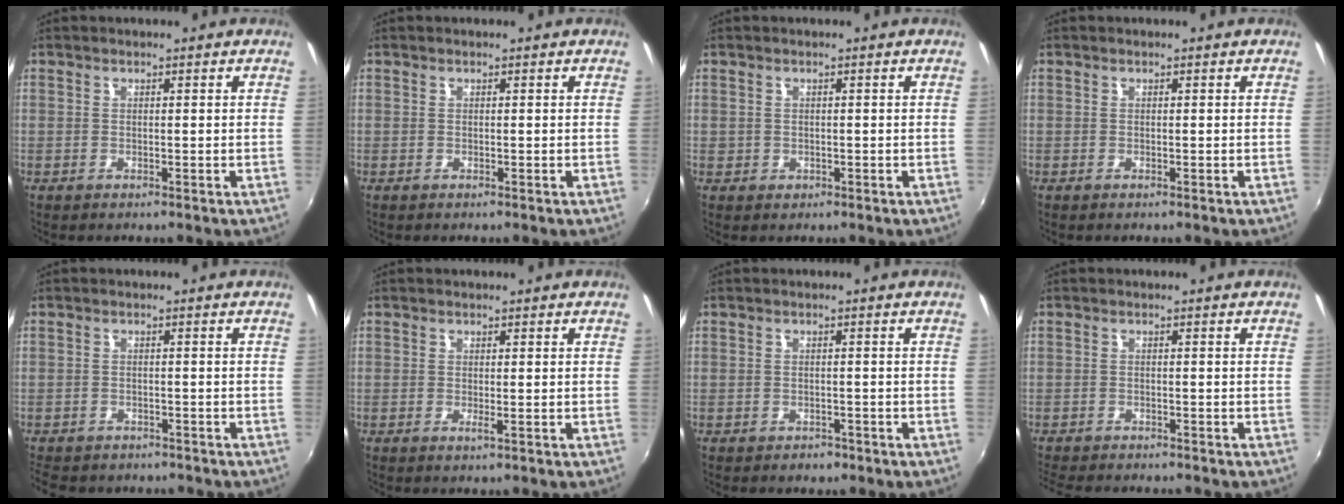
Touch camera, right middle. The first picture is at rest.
{"total": 0.0}
{"total": 1.3, "force": [-0.1, 1.3, 0.4], "torque": [-0.004, -0.002, -0.003]}
{"total": 0.0}
{"total": 6.9, "force": [-5.7, 2.9, 2.4], "torque": [-0.063, -0.018, -0.084]}
{"total": 0.8, "force": [-0.2, -0.2, 0.7], "torque": [-0.014, -0.002, -0.003]}
{"total": 2.2, "force": [-1.6, 1.3, 0.6], "torque": [-0.015, -0.006, -0.022]}
{"total": 6.4, "force": [-5.9, 1.0, 2.2], "torque": [-0.061, -0.020, -0.096]}